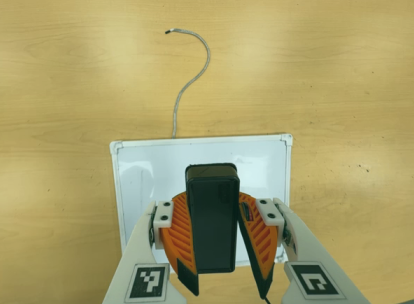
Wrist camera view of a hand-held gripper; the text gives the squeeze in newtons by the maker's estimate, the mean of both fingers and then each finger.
{"total": 9.5, "left": 9.4, "right": 9.7}